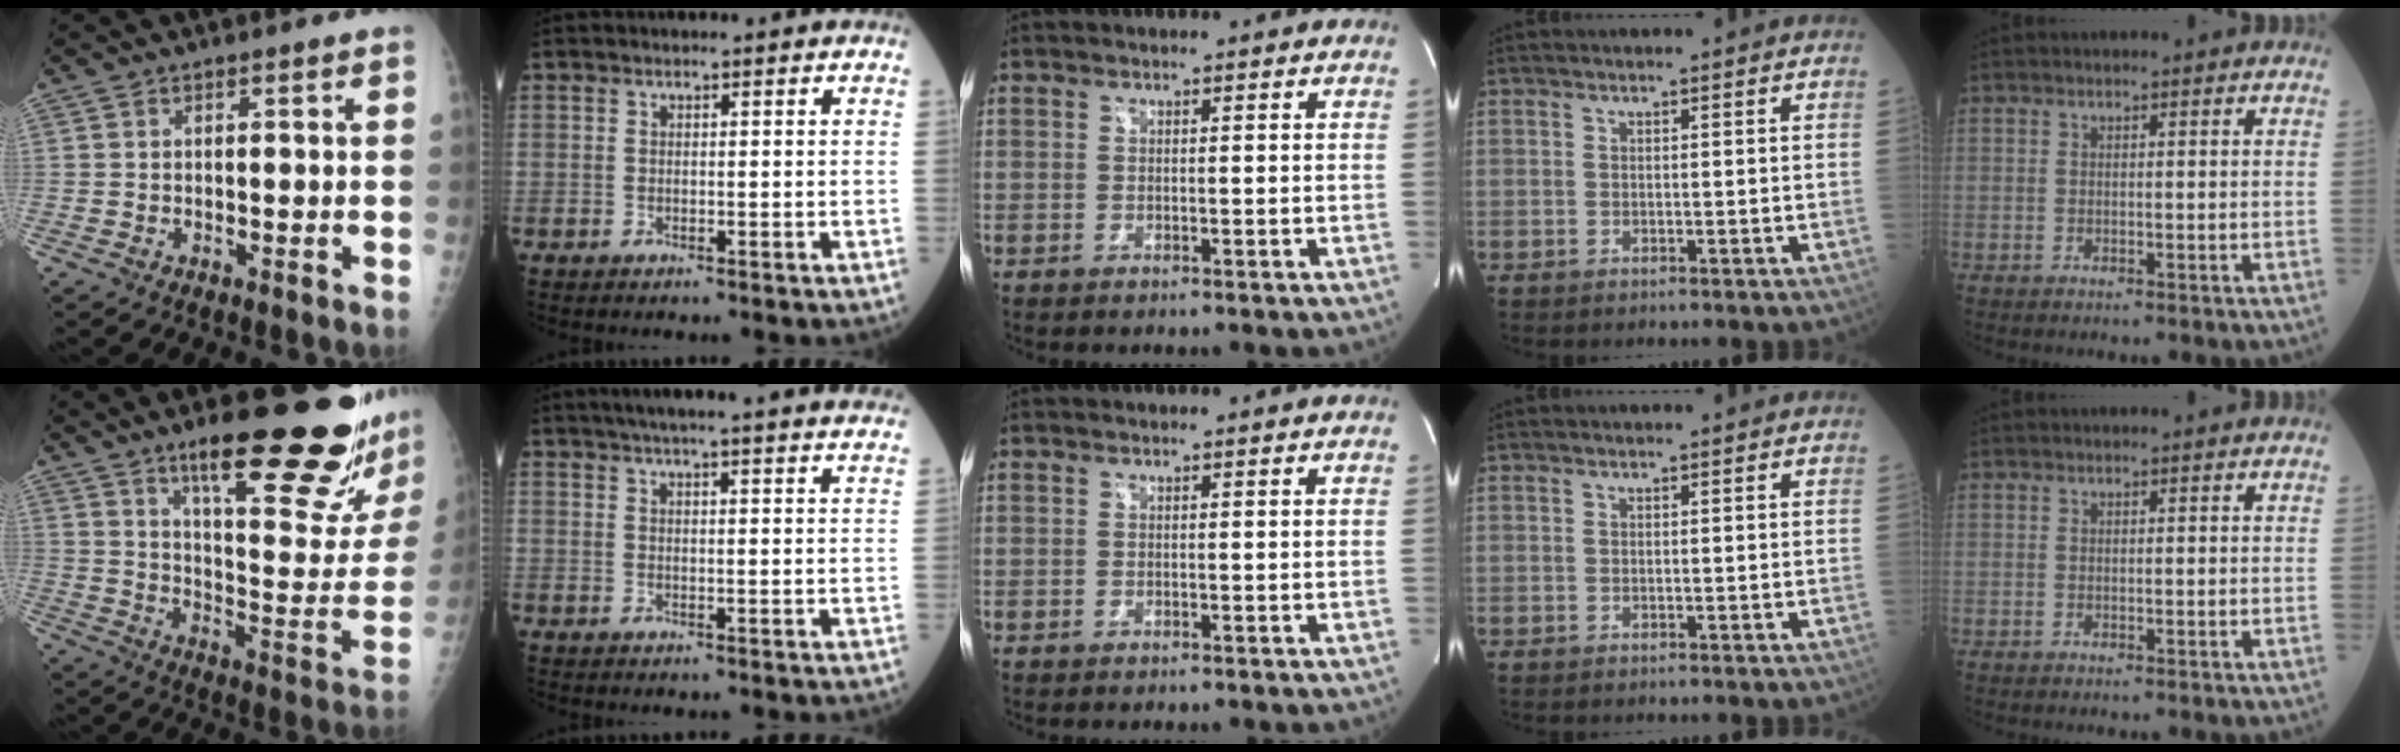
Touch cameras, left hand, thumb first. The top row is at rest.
{"thumb": {"total": 25.6, "force": [17.5, 5.2, 17.9], "torque": [-0.221, -0.097, 0.255]}, "index": {"total": 22.0, "force": [19.9, 0.5, 9.3], "torque": [-0.135, 0.001, 0.241]}}